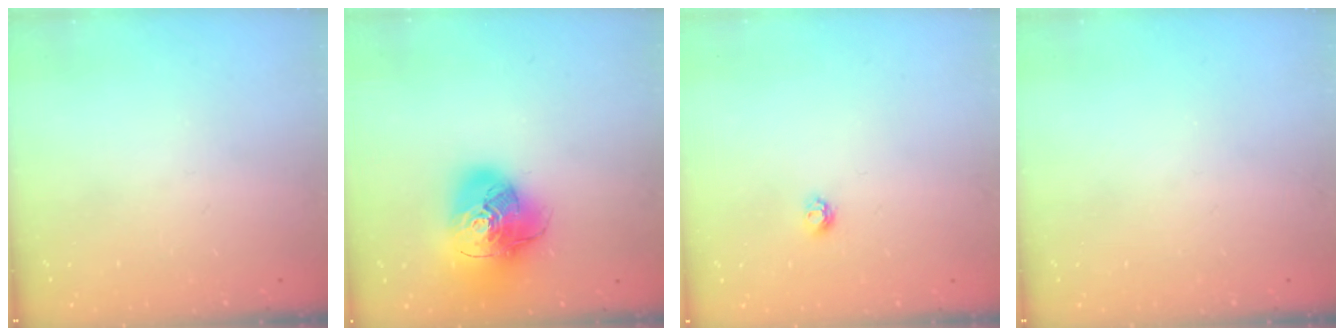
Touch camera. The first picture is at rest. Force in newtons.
{"total": 19.1, "press": 18.9, "slide": 2.6}
{"total": 4.2, "press": 4.1, "slide": 0.4}
{"total": 0.0}